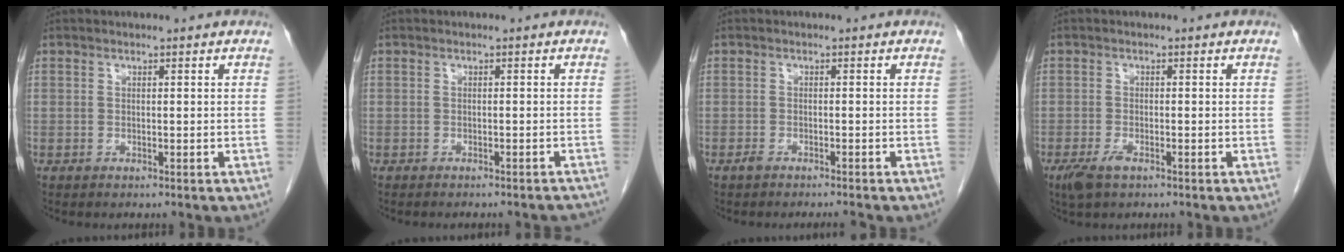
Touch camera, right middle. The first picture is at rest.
{"total": 8.5, "force": [-7.9, 1.9, 2.6], "torque": [-0.022, -0.008, -0.080]}
{"total": 2.3, "force": [-2.1, -0.1, 1.0], "torque": [-0.016, -0.004, -0.030]}
{"total": 2.8, "force": [-1.7, 0.9, 2.1], "torque": [-0.049, -0.005, -0.029]}